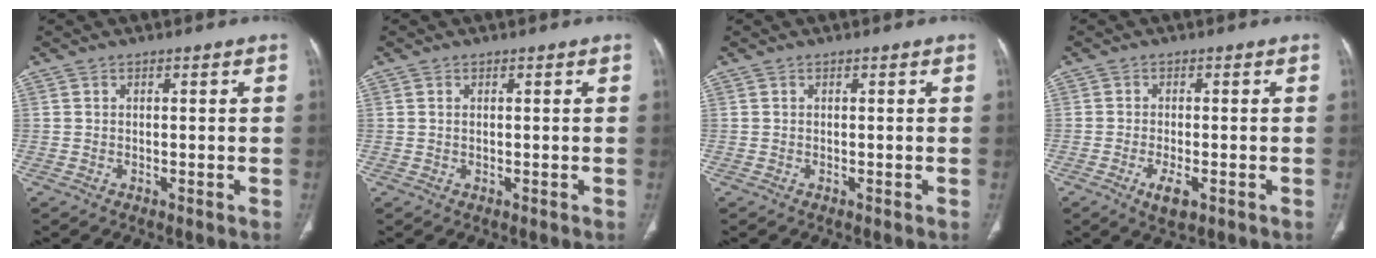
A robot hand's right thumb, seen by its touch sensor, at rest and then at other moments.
{"total": 0.5, "force": [0.2, 0.2, 0.4], "torque": [-0.013, 0.003, 0.005]}
{"total": 0.0}
{"total": 4.1, "force": [-1.8, 1.6, 3.4], "torque": [-0.063, -0.004, -0.027]}